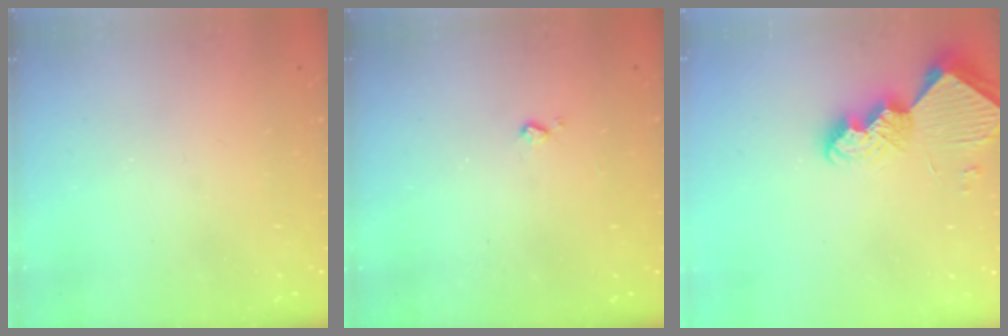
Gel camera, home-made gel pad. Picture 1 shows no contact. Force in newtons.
{"total": 3.8, "press": 3.8, "slide": 0.6}
{"total": 10.0, "press": 10.0, "slide": 0.8}